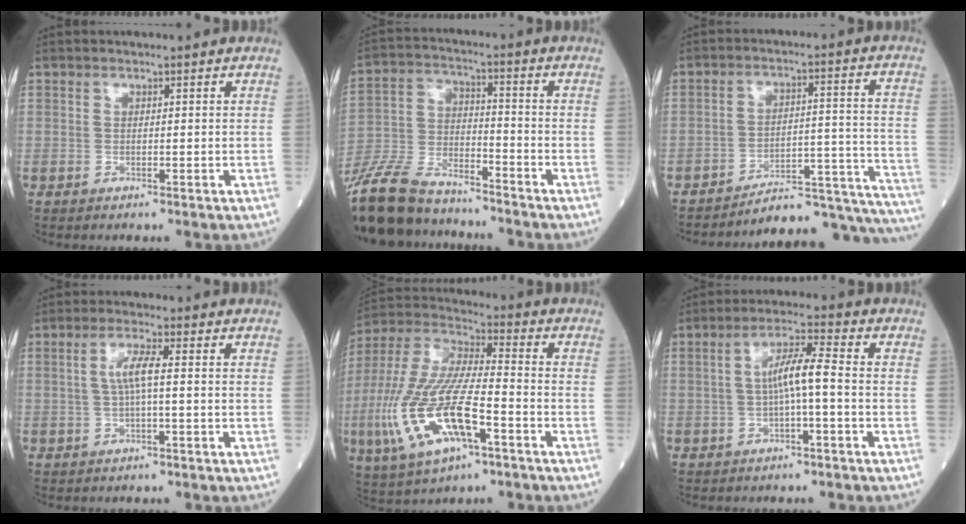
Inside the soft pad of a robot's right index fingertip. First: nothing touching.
{"total": 17.0, "force": [-15.0, 4.1, 6.8], "torque": [-0.151, -0.011, -0.274]}
{"total": 18.2, "force": [-17.9, 1.1, 3.4], "torque": [0.014, 0.050, -0.238]}
{"total": 3.8, "force": [0.2, 0.3, 3.8], "torque": [-0.077, 0.009, 0.006]}
{"total": 18.4, "force": [-6.2, 5.2, 16.5], "torque": [-0.368, -0.012, -0.110]}
{"total": 5.7, "force": [-0.6, 0.3, 5.7], "torque": [-0.101, 0.016, -0.010]}